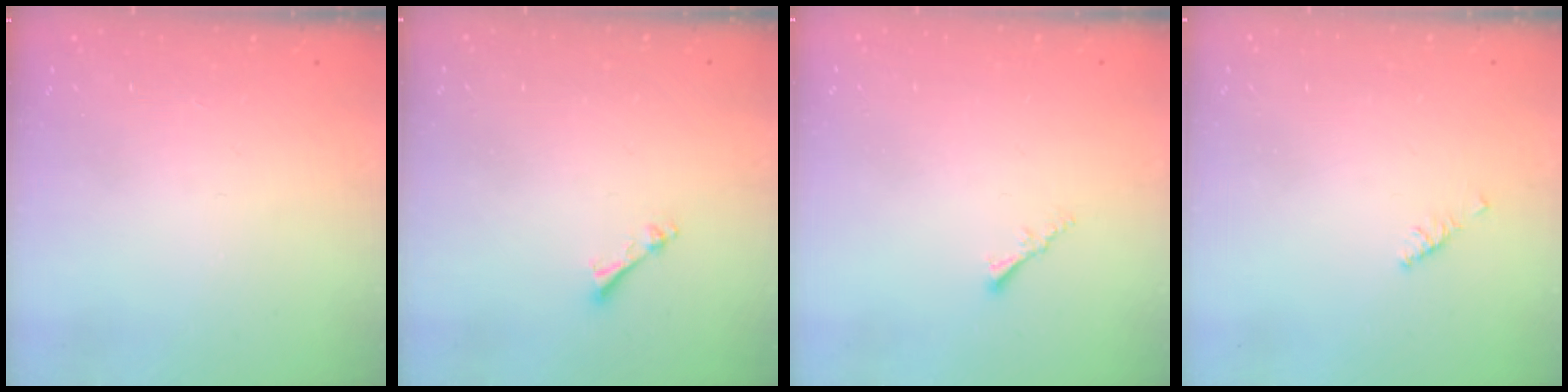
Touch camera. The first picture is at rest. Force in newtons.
{"total": 2.4, "press": 2.3, "slide": 0.4}
{"total": 1.5, "press": 1.5, "slide": 0.4}
{"total": 2.1, "press": 2.0, "slide": 0.6}